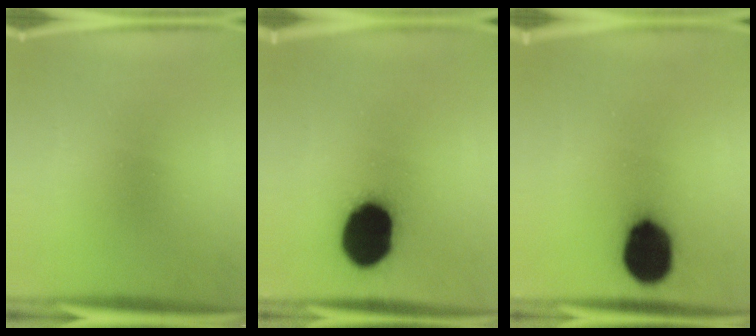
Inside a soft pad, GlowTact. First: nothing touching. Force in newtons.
{"total": 20.4}
{"total": 16.0}